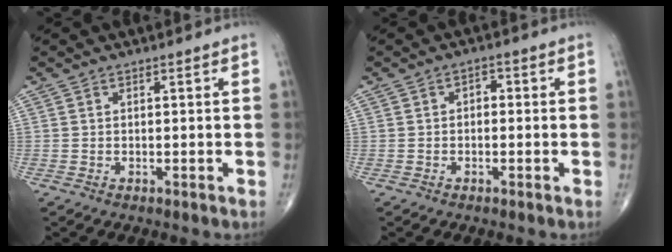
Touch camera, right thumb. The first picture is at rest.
{"total": 1.7, "force": [-0.1, 1.2, 1.2], "torque": [-0.004, 0.007, -0.010]}